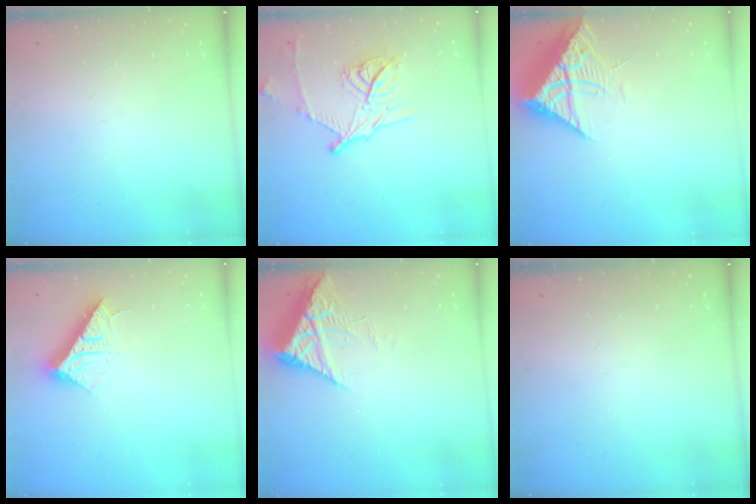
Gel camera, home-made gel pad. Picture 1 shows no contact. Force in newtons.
{"total": 14.9, "press": 14.9, "slide": 0.8}
{"total": 11.8, "press": 11.7, "slide": 1.2}
{"total": 14.2, "press": 14.1, "slide": 0.5}
{"total": 7.2, "press": 7.2, "slide": 0.8}
{"total": 0.0}